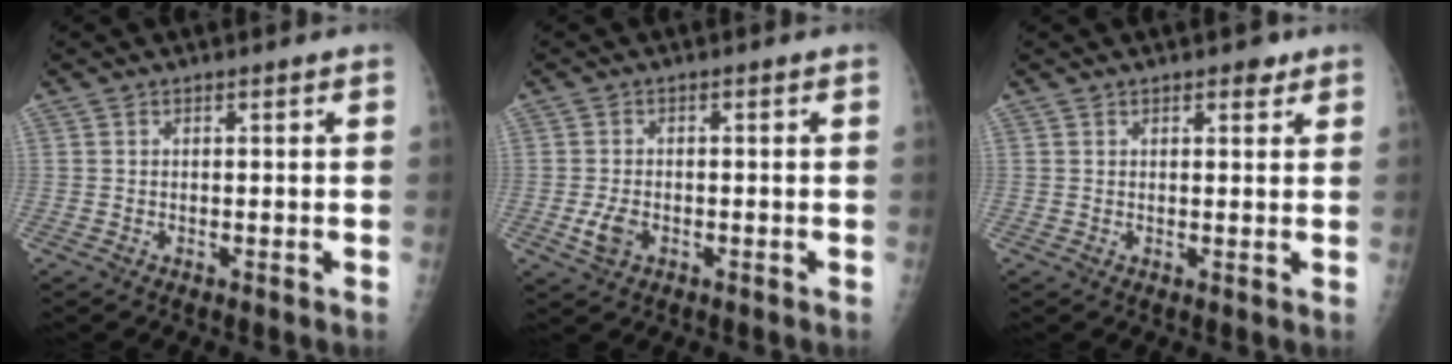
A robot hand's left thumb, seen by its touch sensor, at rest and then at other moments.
{"total": 3.2, "force": [-1.0, 2.1, 2.3], "torque": [-0.046, -0.001, -0.017]}
{"total": 2.4, "force": [1.6, 1.2, 1.3], "torque": [-0.005, -0.006, 0.019]}